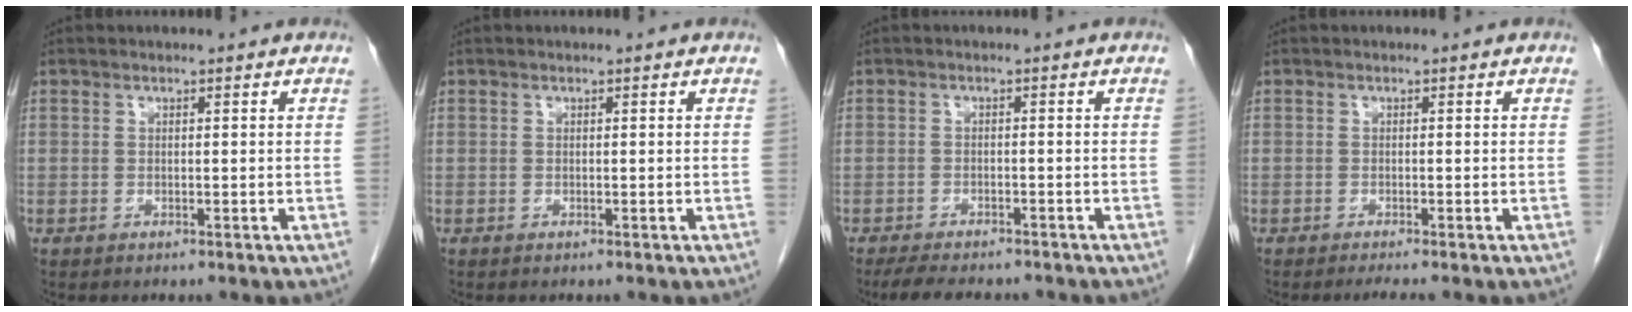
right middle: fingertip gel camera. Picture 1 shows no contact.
{"total": 0.0}
{"total": 7.6, "force": [-6.5, 2.2, 3.3], "torque": [-0.053, -0.011, -0.095]}
{"total": 1.7, "force": [-1.4, -0.4, 0.9], "torque": [-0.020, -0.006, -0.023]}